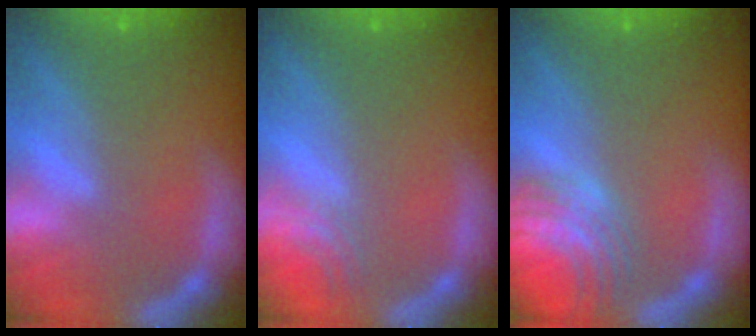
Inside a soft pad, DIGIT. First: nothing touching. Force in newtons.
{"total": 2.0}
{"total": 7.0}